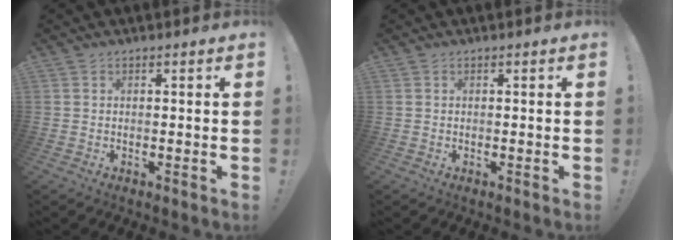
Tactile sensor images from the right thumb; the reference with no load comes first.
{"total": 0.0}